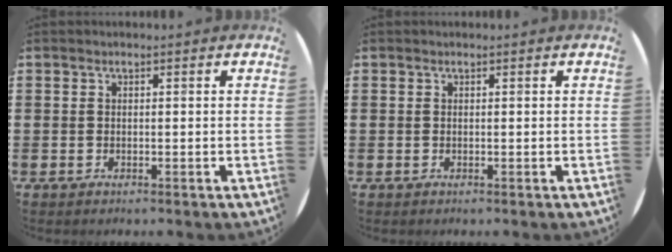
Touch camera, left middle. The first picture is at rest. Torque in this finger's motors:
{"motor_torque": [0.24, -0.24, -0.01, 0.00]}